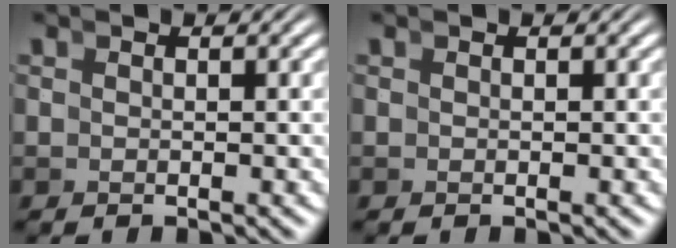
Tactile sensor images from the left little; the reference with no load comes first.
{"total": 0.0}